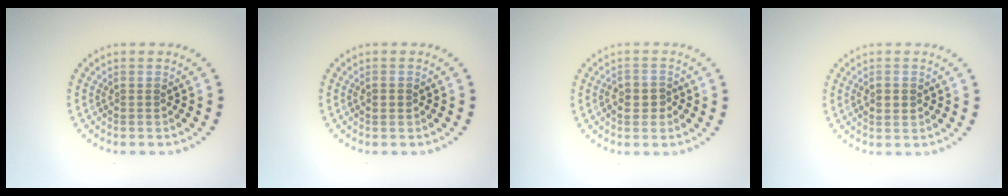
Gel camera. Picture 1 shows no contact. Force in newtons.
{"total": 1.1, "press": 1.1, "slide": 0.1}
{"total": 2.0, "press": 1.9, "slide": 0.6}
{"total": 1.9, "press": 1.9, "slide": 0.1}